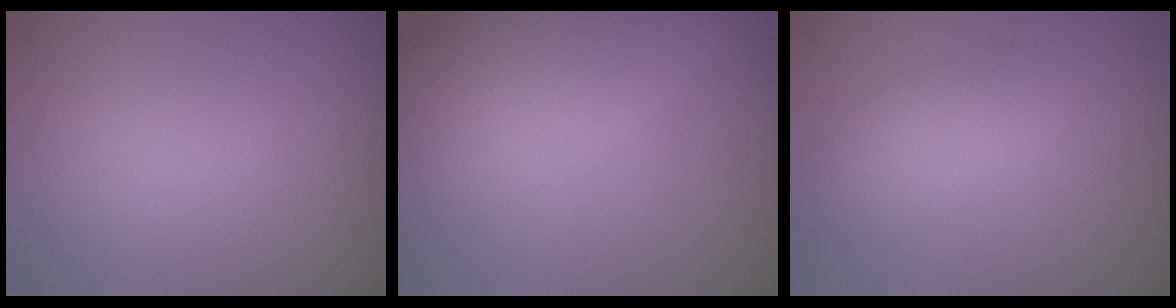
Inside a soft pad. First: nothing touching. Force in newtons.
{"total": 9.7, "press": 9.7, "slide": 0.3}
{"total": 2.8, "press": 2.8, "slide": 0.1}